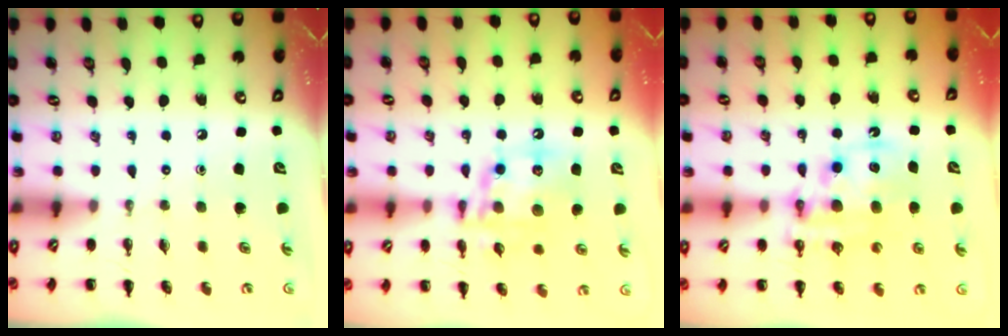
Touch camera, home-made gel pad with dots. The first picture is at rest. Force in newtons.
{"total": 13.7, "press": 13.5, "slide": 2.3}
{"total": 12.3, "press": 12.0, "slide": 2.8}